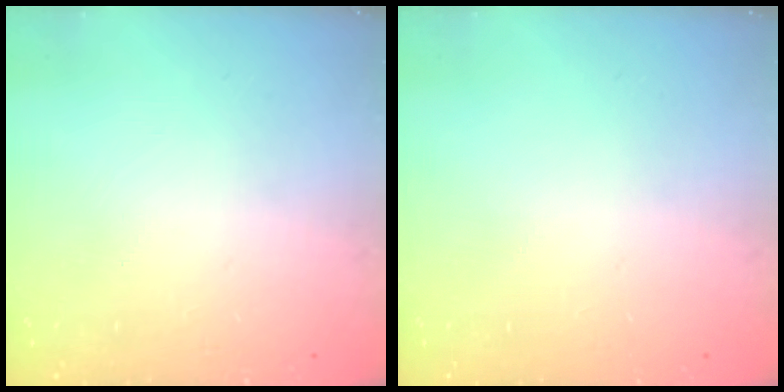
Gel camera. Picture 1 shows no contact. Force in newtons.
{"total": 0.0}